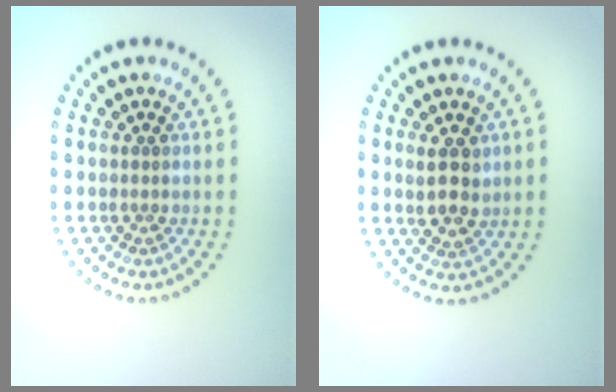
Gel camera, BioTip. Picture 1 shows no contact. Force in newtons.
{"total": 2.9, "press": 2.7, "slide": 0.9}